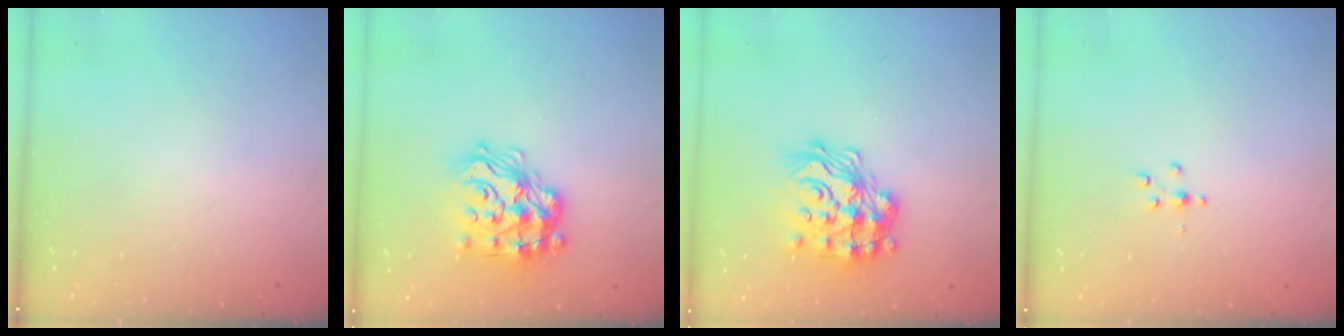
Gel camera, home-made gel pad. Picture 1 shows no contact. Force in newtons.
{"total": 20.5, "press": 20.5, "slide": 1.1}
{"total": 22.2, "press": 22.1, "slide": 1.6}
{"total": 3.1, "press": 3.1, "slide": 0.4}